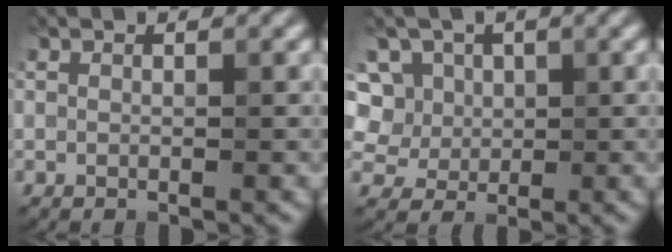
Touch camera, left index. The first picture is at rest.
{"total": 7.0, "force": [2.9, 5.9, 2.4], "torque": [-0.044, 0.021, 0.024]}